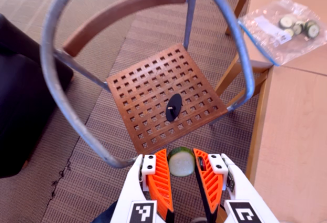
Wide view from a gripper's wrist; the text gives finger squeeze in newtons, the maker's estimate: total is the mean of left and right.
{"total": 10.2, "left": 10.3, "right": 10.2}